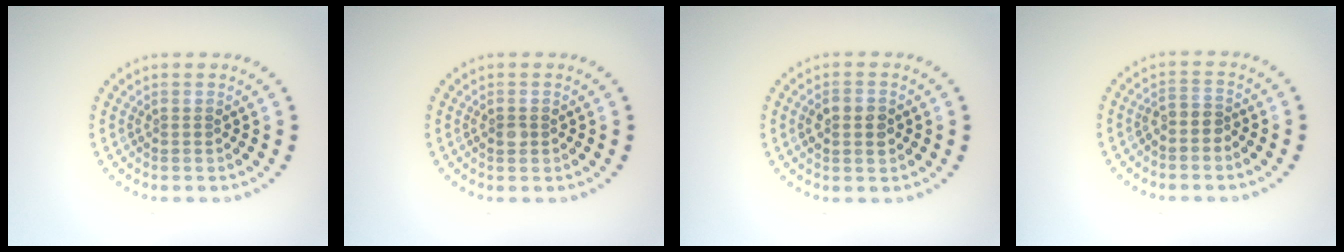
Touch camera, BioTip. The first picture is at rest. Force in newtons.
{"total": 1.0, "press": 1.0, "slide": 0.1}
{"total": 2.9, "press": 2.9, "slide": 0.2}
{"total": 1.4, "press": 1.0, "slide": 0.9}